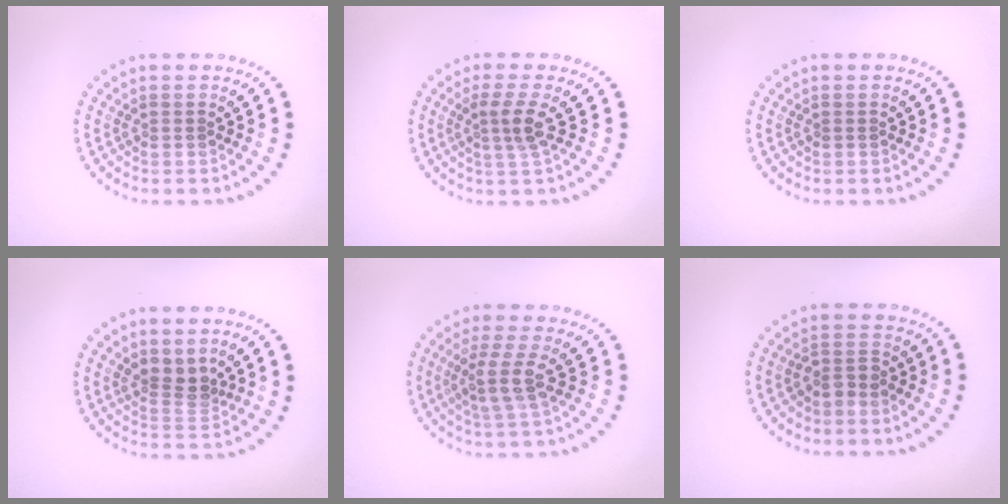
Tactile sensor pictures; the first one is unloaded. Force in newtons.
{"total": 2.3, "press": 1.7, "slide": 1.5}
{"total": 0.0}
{"total": 2.4, "press": 1.8, "slide": 1.6}
{"total": 3.0, "press": 2.3, "slide": 1.8}
{"total": 1.7, "press": 1.2, "slide": 1.1}